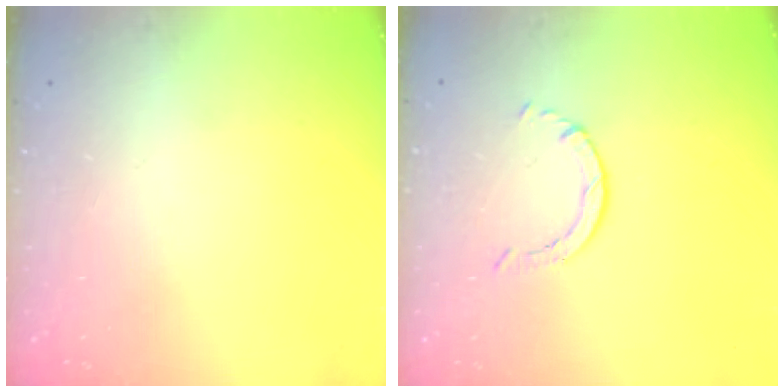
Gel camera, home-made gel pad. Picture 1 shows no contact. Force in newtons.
{"total": 0.8, "press": 0.7, "slide": 0.1}